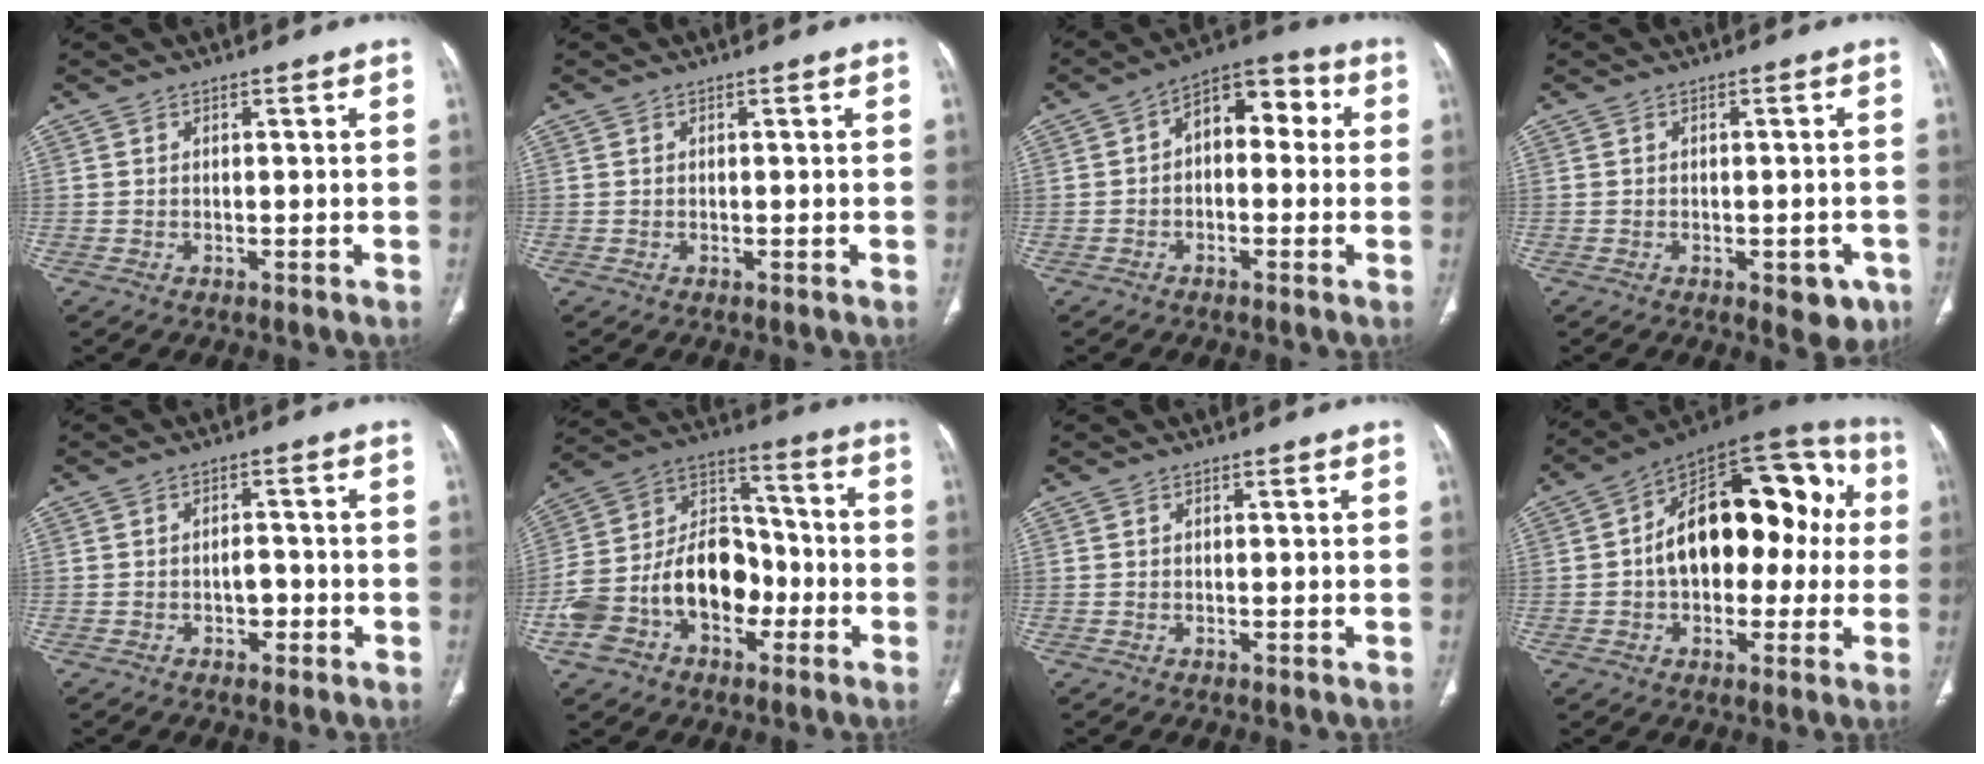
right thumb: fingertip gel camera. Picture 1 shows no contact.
{"total": 0.0}
{"total": 9.8, "force": [0.9, 6.1, 7.6], "torque": [-0.078, 0.037, 0.000]}
{"total": 5.3, "force": [-2.4, 2.8, 3.8], "torque": [-0.017, 0.005, -0.026]}
{"total": 2.9, "force": [-1.1, 2.0, 1.8], "torque": [-0.012, 0.012, -0.018]}
{"total": 19.0, "force": [-5.8, 13.3, 12.3], "torque": [-0.197, 0.072, -0.100]}
{"total": 0.0}
{"total": 23.3, "force": [1.3, 13.9, 18.6], "torque": [-0.234, 0.053, 0.009]}